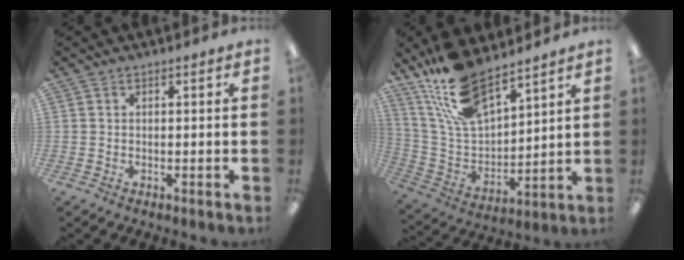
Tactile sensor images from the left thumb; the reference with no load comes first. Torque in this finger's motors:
{"motor_torque": [0.18, 0.15, 0.89, -1.53, 0.14]}